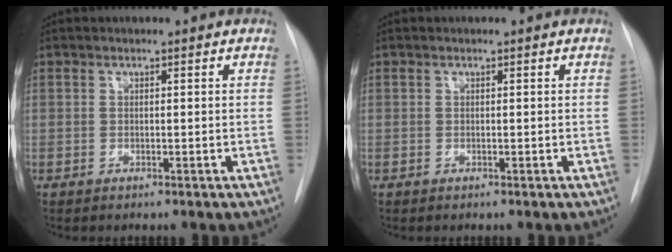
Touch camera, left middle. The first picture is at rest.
{"total": 0.0}